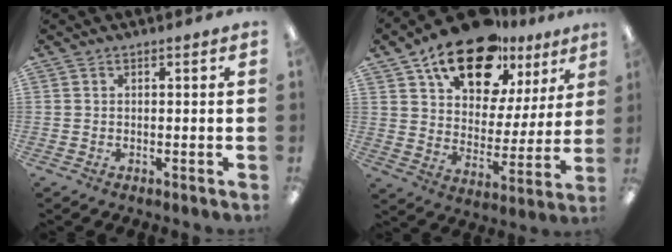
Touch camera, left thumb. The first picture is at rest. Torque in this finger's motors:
{"motor_torque": [1.21, 1.36, 1.39, -1.38, 0.21]}